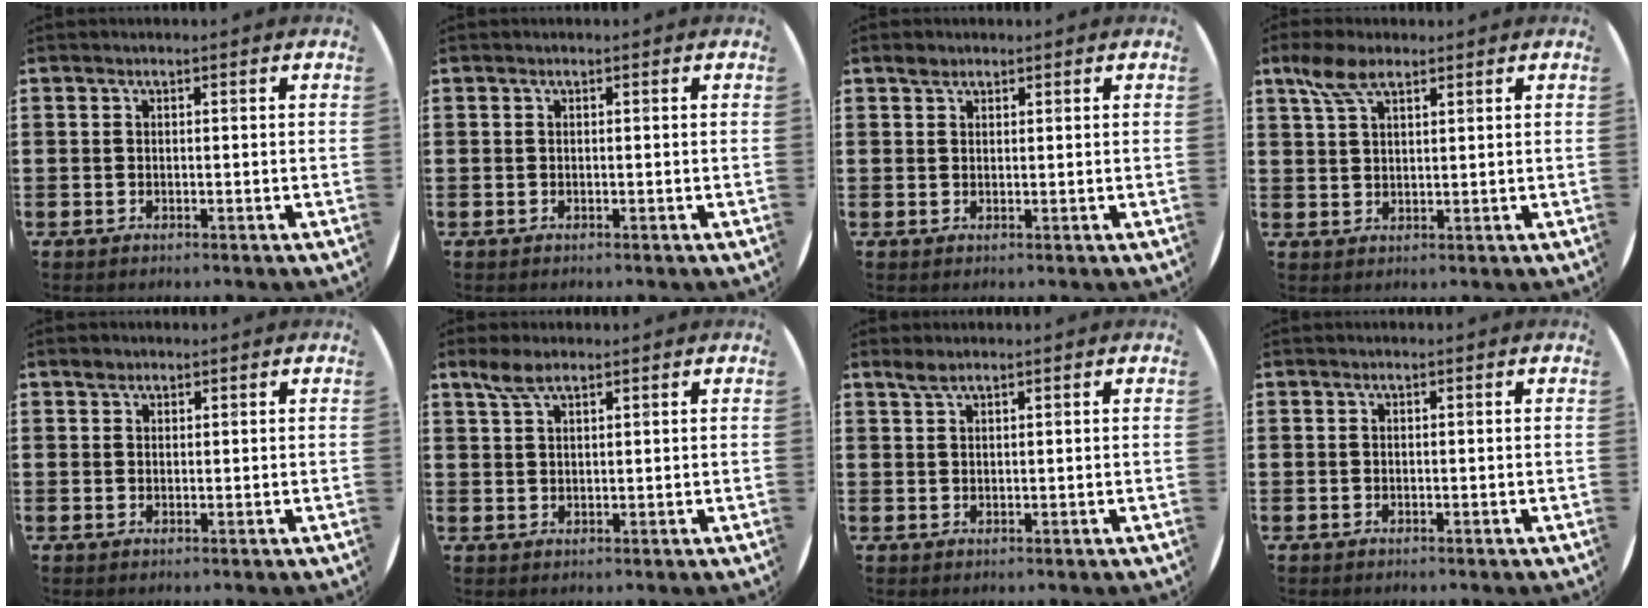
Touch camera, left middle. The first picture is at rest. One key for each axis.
{"total": 0.0}
{"total": 1.2, "fx": 1.0, "fy": 0.6, "fz": 0.3, "tx": 0.001, "ty": 0.001, "tz": 0.018}
{"total": 4.9, "fx": 3.1, "fy": 2.2, "fz": 3.2, "tx": -0.070, "ty": 0.007, "tz": 0.056}
{"total": 1.1, "fx": 1.0, "fy": 0.5, "fz": 0.1, "tx": 0.005, "ty": 0.000, "tz": 0.017}
{"total": 3.4, "fx": 2.4, "fy": 1.1, "fz": 2.1, "tx": -0.047, "ty": 0.005, "tz": 0.044}
{"total": 1.6, "fx": 1.3, "fy": 0.3, "fz": 0.7, "tx": -0.016, "ty": 0.003, "tz": 0.024}
{"total": 0.0}